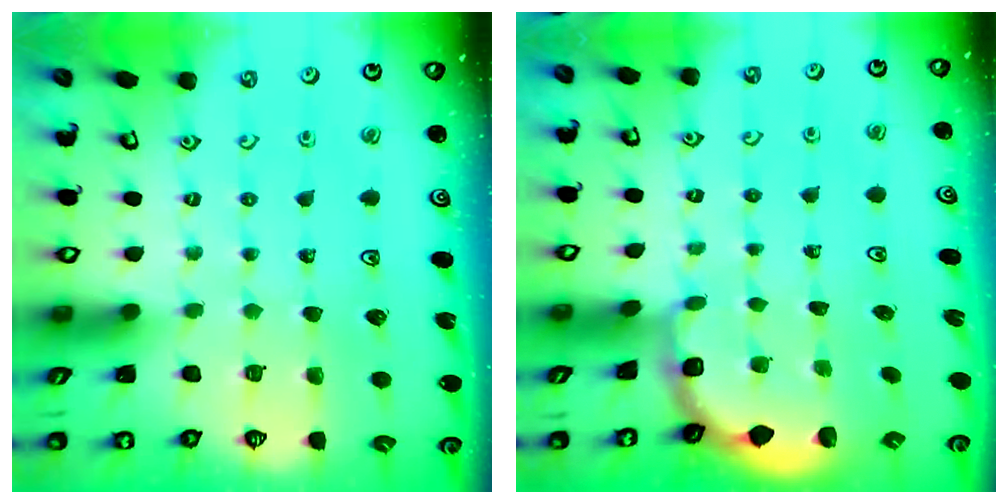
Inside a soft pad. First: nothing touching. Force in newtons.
{"total": 1.8, "press": 1.6, "slide": 0.7}